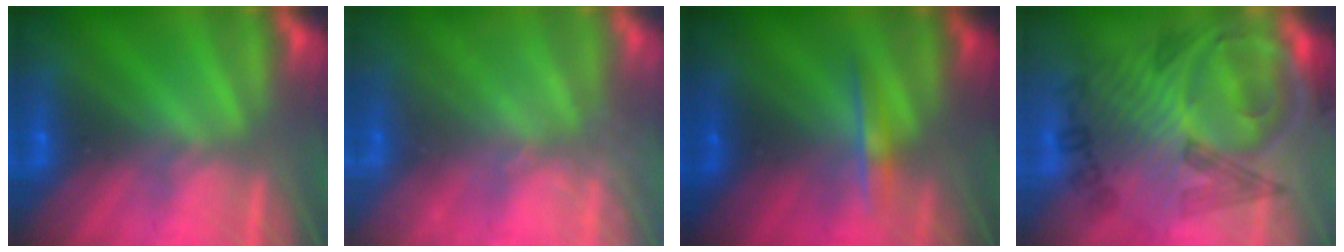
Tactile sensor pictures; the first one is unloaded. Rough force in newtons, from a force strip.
{"total": 2.4}
{"total": 1.6}
{"total": 8.1}